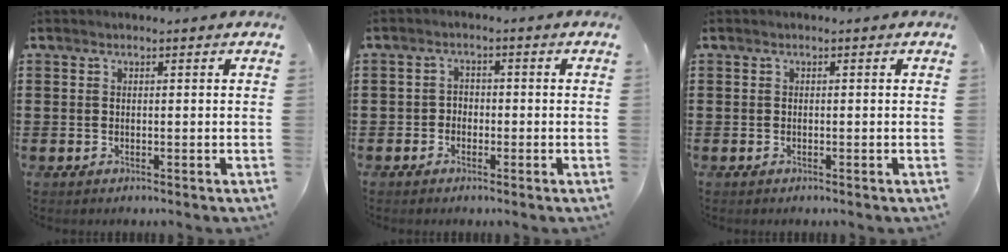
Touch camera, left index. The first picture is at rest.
{"total": 1.7, "force": [-1.1, 1.3, 0.2], "torque": [-0.009, 0.004, -0.025]}
{"total": 0.0}